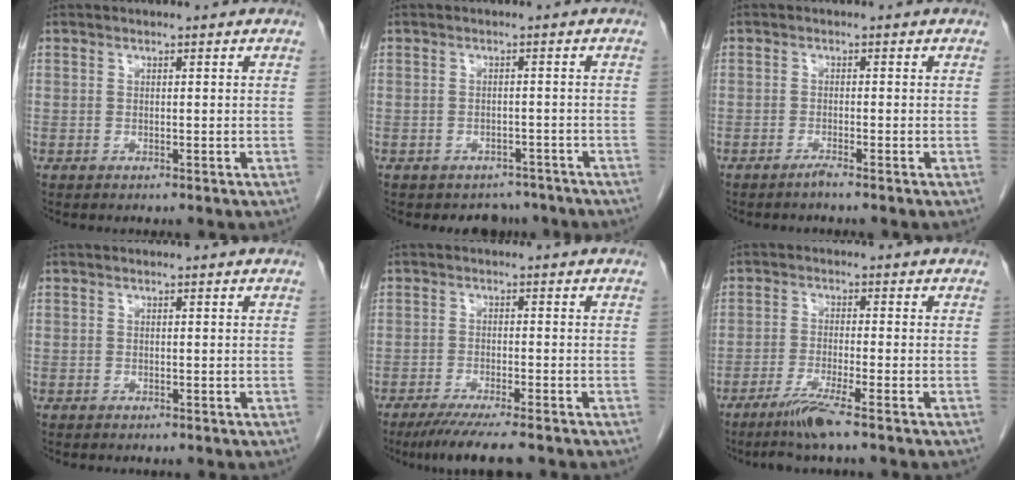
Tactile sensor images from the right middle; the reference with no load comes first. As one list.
[{"total": 3.7, "force": [-3.1, 2.0, -0.2], "torque": [0.008, 0.011, -0.042]}, {"total": 1.2, "force": [-1.0, -0.3, 0.6], "torque": [-0.011, 0.000, -0.019]}, {"total": 0.0}, {"total": 8.1, "force": [-6.6, 0.4, 4.8], "torque": [-0.068, -0.018, -0.102]}, {"total": 5.1, "force": [-3.6, -0.9, 3.4], "torque": [-0.069, -0.015, -0.074]}]